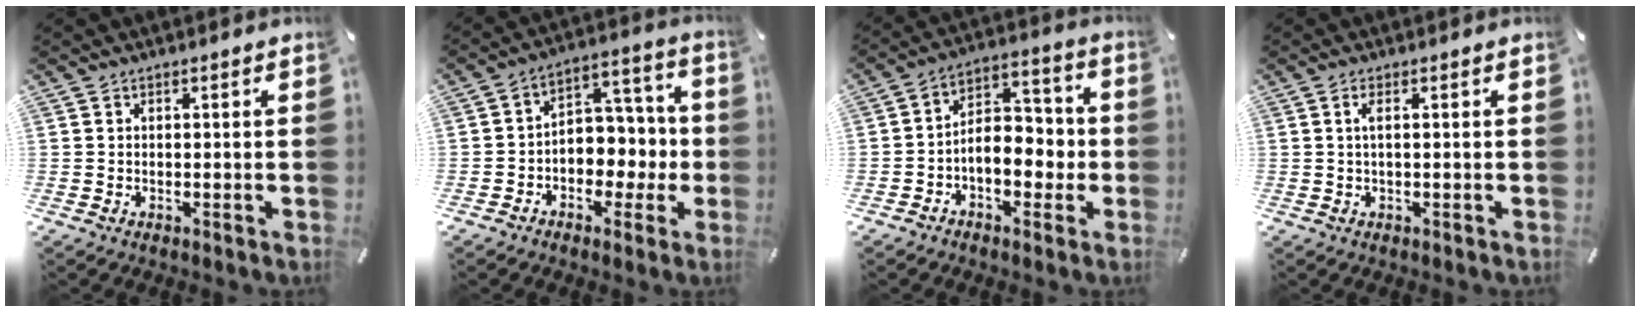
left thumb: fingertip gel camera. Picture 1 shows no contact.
{"total": 7.8, "force": [-1.7, 6.9, 3.2], "torque": [-0.037, 0.008, -0.029]}
{"total": 9.1, "force": [-2.9, 6.6, 5.6], "torque": [-0.075, 0.012, -0.052]}
{"total": 1.7, "force": [0.2, 0.2, 1.7], "torque": [-0.035, 0.000, 0.003]}